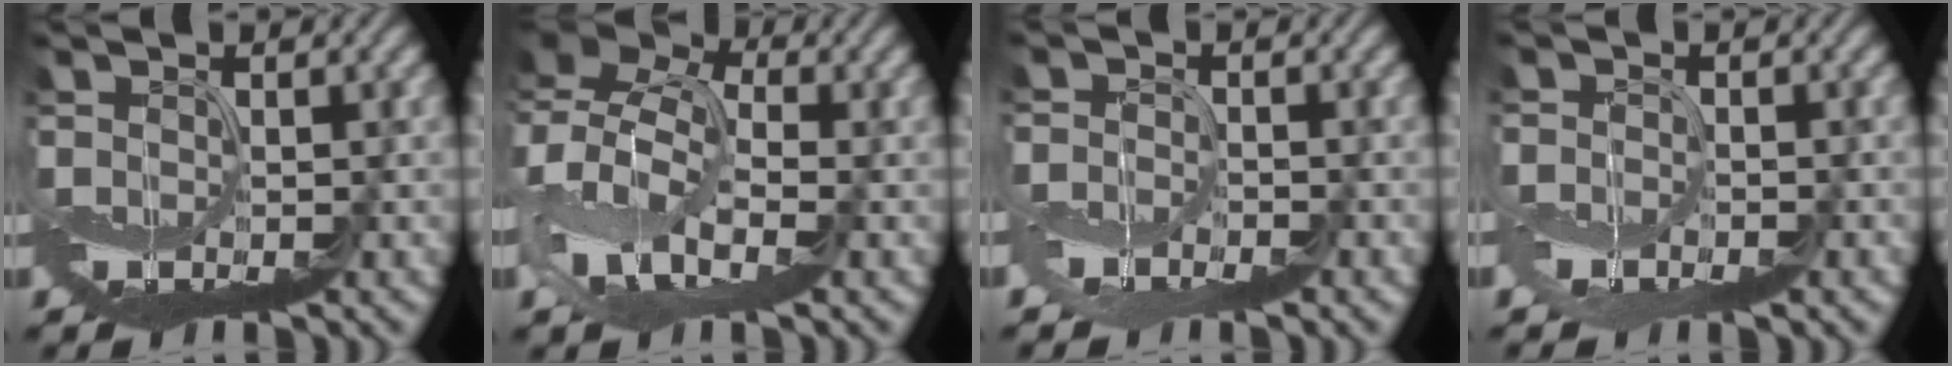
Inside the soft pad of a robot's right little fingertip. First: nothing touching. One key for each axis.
{"total": 10.2, "fx": -1.5, "fy": 6.0, "fz": 8.1, "tx": -0.173, "ty": 0.013, "tz": -0.049}
{"total": 2.5, "fx": -1.9, "fy": 1.1, "fz": 1.2, "tx": -0.023, "ty": -0.003, "tz": -0.047}
{"total": 2.3, "fx": -1.7, "fy": 1.1, "fz": 1.0, "tx": -0.020, "ty": -0.004, "tz": -0.040}